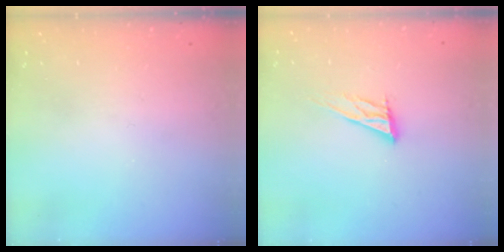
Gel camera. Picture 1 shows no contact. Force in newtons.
{"total": 11.0, "press": 10.7, "slide": 2.6}